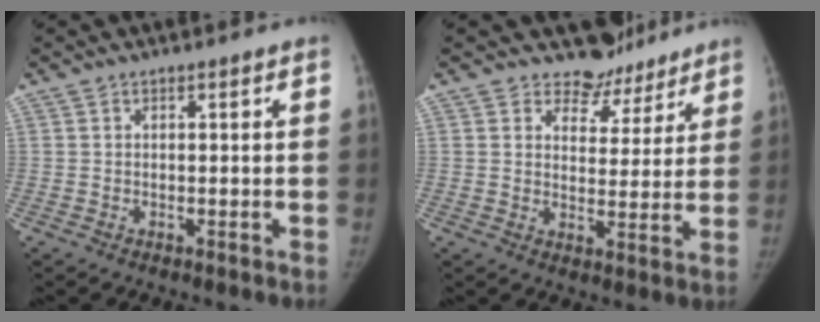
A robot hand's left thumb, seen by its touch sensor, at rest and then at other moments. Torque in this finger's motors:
{"motor_torque": [0.50, -0.62, 0.96, -0.64, -0.03]}